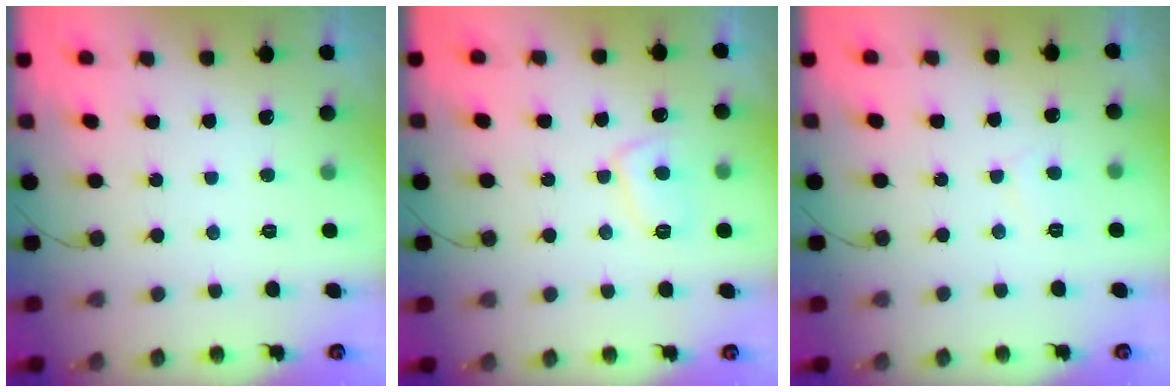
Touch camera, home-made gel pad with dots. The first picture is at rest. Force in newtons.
{"total": 7.2, "press": 7.2, "slide": 0.7}
{"total": 2.8, "press": 2.8, "slide": 0.3}